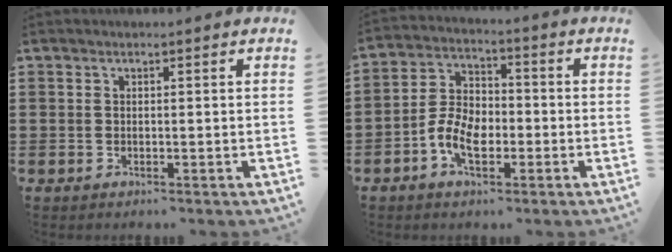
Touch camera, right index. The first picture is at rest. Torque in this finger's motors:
{"motor_torque": [1.30, 0.84, 0.42, 0.15]}